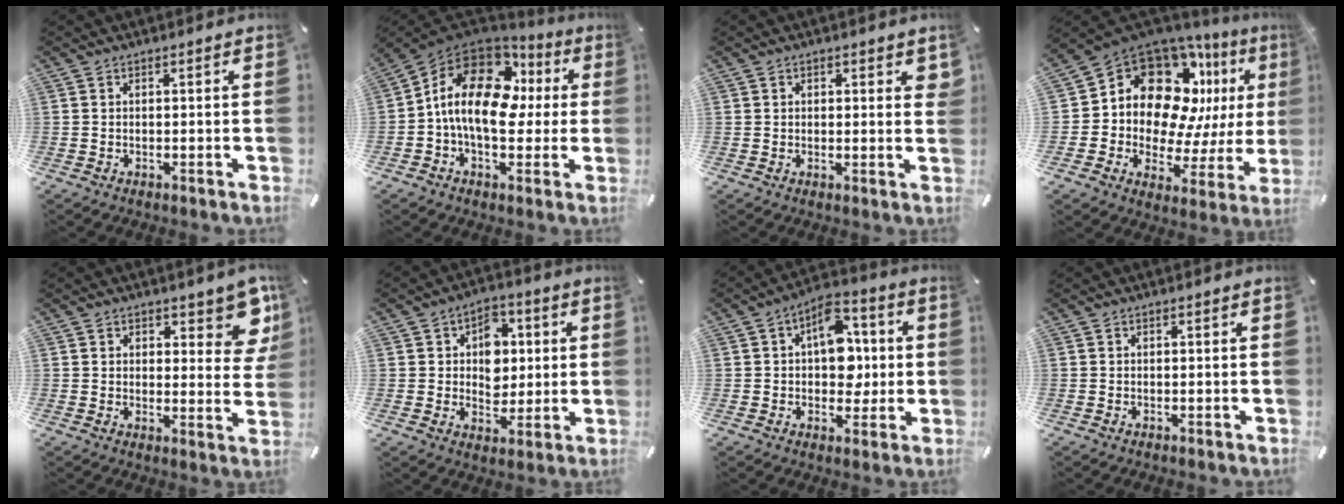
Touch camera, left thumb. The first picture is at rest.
{"total": 16.9, "force": [1.8, 11.2, 12.5], "torque": [-0.246, 0.001, 0.026]}
{"total": 1.7, "force": [0.9, 1.1, 0.9], "torque": [-0.002, -0.003, 0.013]}
{"total": 17.1, "force": [7.6, 12.4, 9.1], "torque": [-0.158, -0.076, 0.136]}
{"total": 9.9, "force": [5.9, 4.8, 6.4], "torque": [-0.053, -0.038, 0.097]}
{"total": 9.1, "force": [1.0, 7.6, 4.8], "torque": [-0.061, 0.003, 0.016]}
{"total": 11.8, "force": [1.5, 8.3, 8.3], "torque": [-0.103, 0.003, 0.026]}
{"total": 0.0}